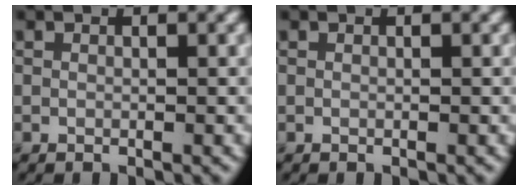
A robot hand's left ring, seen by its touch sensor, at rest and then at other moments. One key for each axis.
{"total": 0.0}